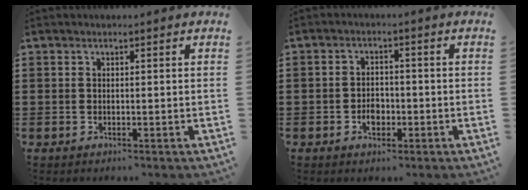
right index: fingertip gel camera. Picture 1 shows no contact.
{"total": 3.0, "force": [-1.1, 2.0, 1.9], "torque": [-0.029, -0.001, -0.022]}